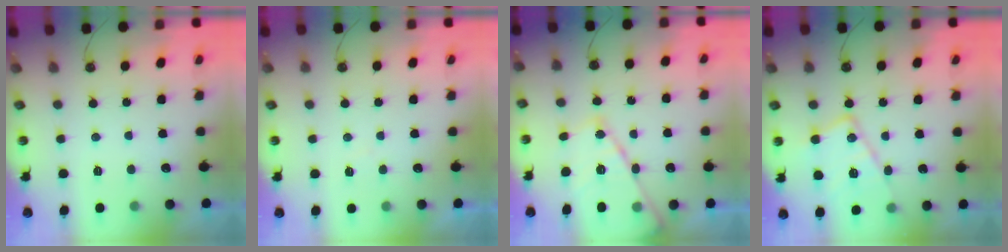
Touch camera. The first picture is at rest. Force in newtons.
{"total": 3.4, "press": 3.3, "slide": 0.5}
{"total": 15.8, "press": 15.7, "slide": 1.3}
{"total": 15.2, "press": 15.2, "slide": 1.3}